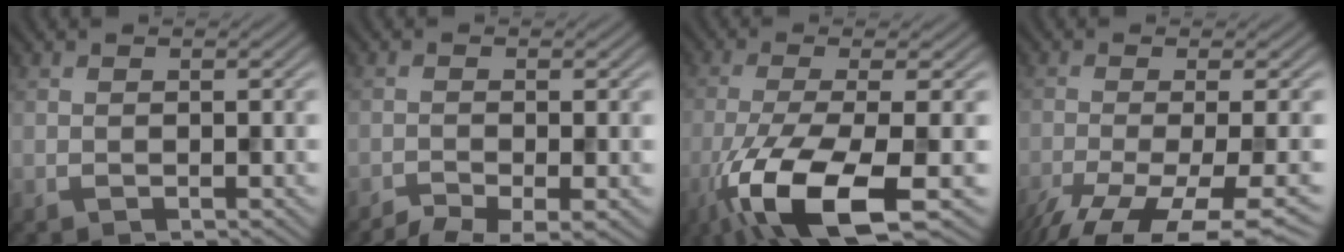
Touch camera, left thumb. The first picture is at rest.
{"total": 4.0, "force": [-3.2, 0.7, 2.3], "torque": [-0.021, -0.004, -0.058]}
{"total": 11.9, "force": [-5.7, 3.4, 9.9], "torque": [-0.193, -0.032, -0.097]}
{"total": 10.8, "force": [-6.6, 2.8, 8.0], "torque": [-0.139, -0.028, -0.096]}